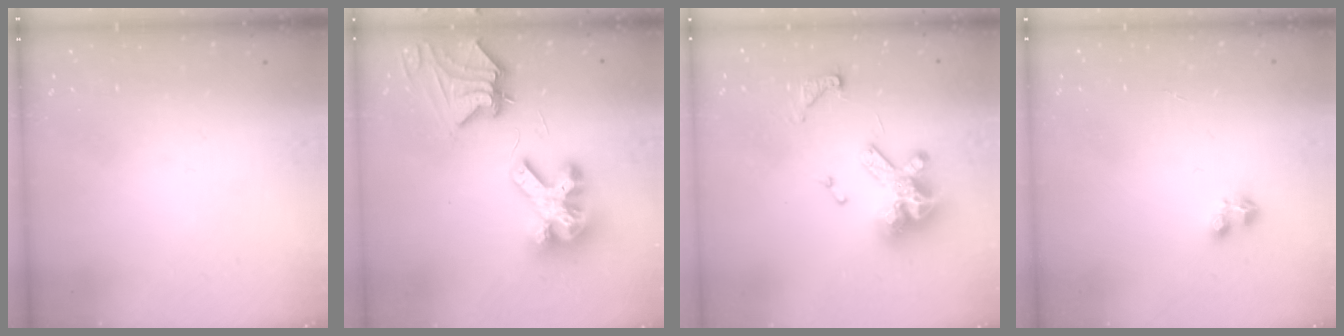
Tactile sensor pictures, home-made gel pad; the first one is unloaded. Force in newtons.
{"total": 12.4, "press": 12.3, "slide": 1.4}
{"total": 14.5, "press": 14.5, "slide": 0.9}
{"total": 3.1, "press": 3.1, "slide": 0.5}